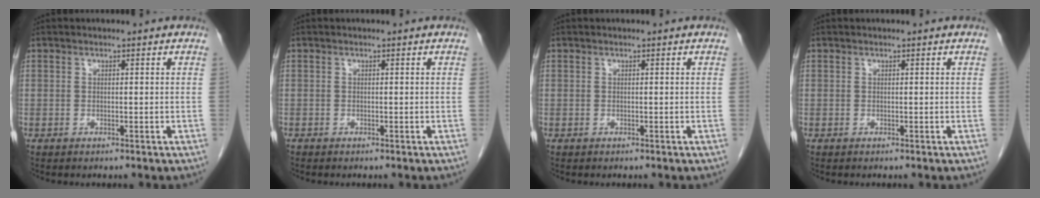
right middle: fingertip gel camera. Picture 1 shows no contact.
{"total": 0.0}
{"total": 0.0}
{"total": 0.0}